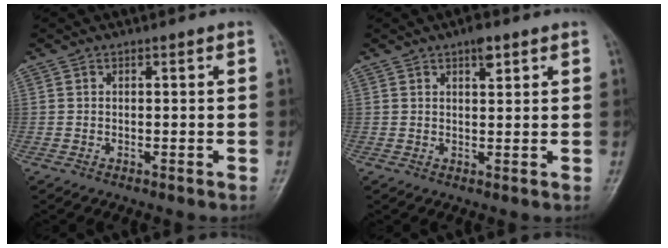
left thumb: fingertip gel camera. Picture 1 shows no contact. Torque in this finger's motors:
{"motor_torque": [0.57, 0.03, 0.46, -0.23, 0.04]}